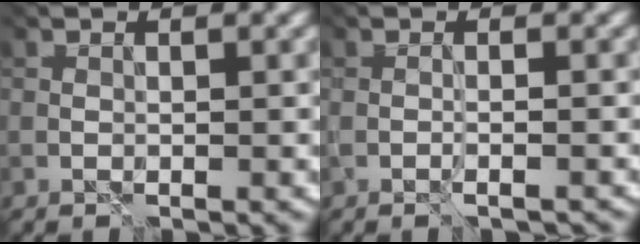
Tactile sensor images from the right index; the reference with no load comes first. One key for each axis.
{"total": 1.0, "fx": -0.8, "fy": -0.4, "fz": 0.5, "tx": -0.009, "ty": -0.005, "tz": -0.008}